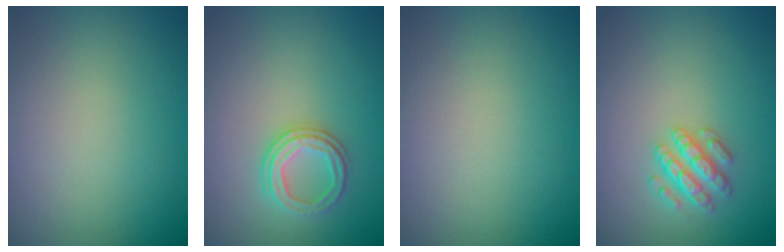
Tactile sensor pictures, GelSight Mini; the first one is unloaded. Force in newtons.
{"total": 2.7, "press": 2.3, "slide": 1.4}
{"total": 0.0}
{"total": 2.5, "press": 2.5, "slide": 0.4}